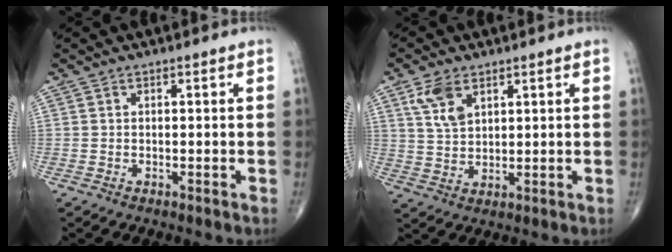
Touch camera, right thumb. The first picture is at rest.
{"total": 6.4, "force": [3.3, 3.6, 4.2], "torque": [-0.075, -0.011, 0.070]}